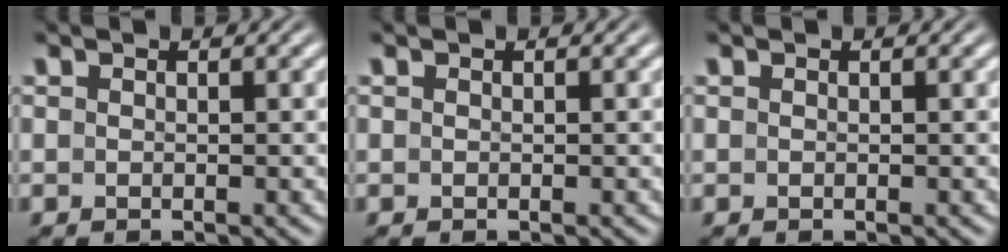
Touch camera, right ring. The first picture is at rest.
{"total": 0.0}
{"total": 0.0}